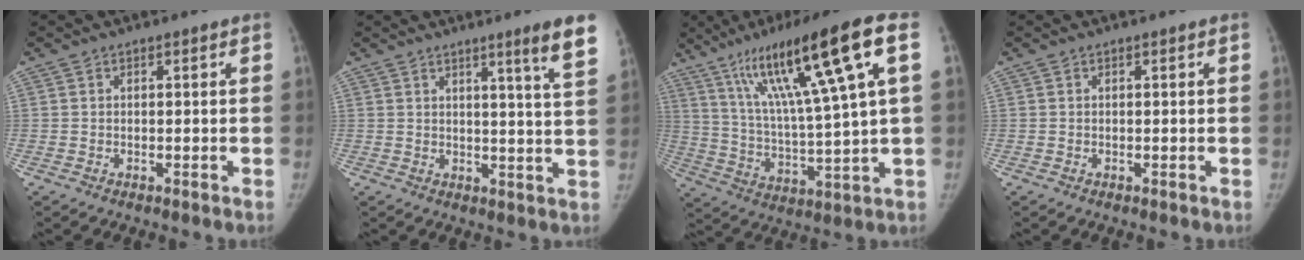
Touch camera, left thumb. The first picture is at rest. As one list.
[{"total": 7.7, "force": [4.9, -0.5, 5.9], "torque": [-0.076, -0.036, 0.060]}, {"total": 21.1, "force": [9.0, 2.3, 18.9], "torque": [-0.317, -0.009, 0.156]}, {"total": 0.0}]